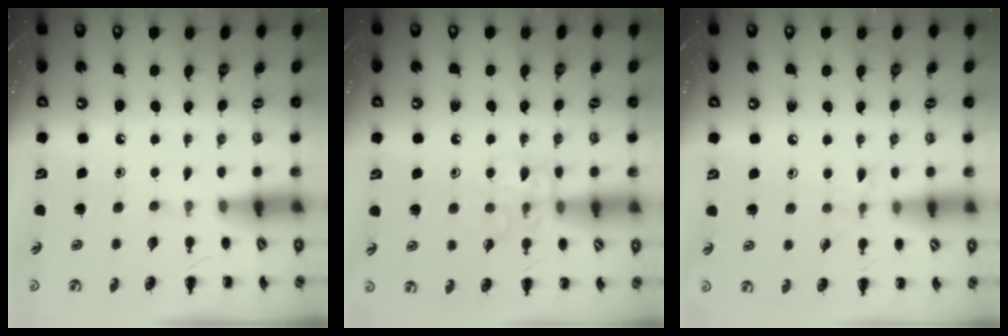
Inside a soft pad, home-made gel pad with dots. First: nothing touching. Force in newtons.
{"total": 9.5, "press": 9.5, "slide": 0.5}
{"total": 6.0, "press": 5.6, "slide": 2.1}